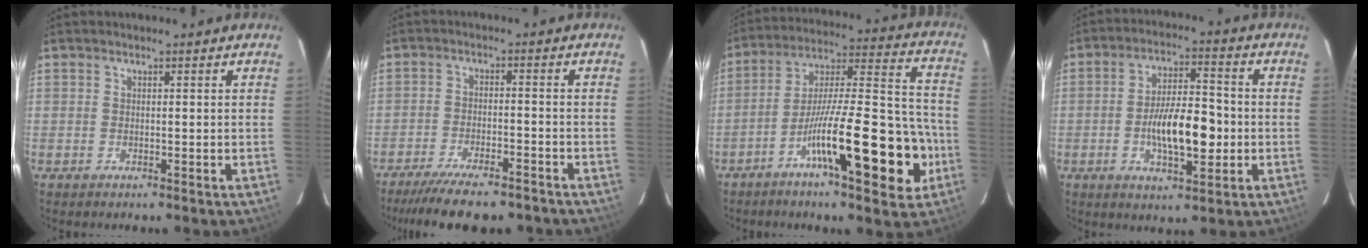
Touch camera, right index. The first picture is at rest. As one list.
[{"total": 14.3, "force": [-12.0, 3.3, 7.1], "torque": [-0.127, -0.012, -0.182]}, {"total": 20.8, "force": [-8.3, 4.0, 18.7], "torque": [-0.295, 0.014, -0.127]}, {"total": 11.8, "force": [-2.1, 4.0, 10.8], "torque": [-0.194, 0.014, -0.031]}]